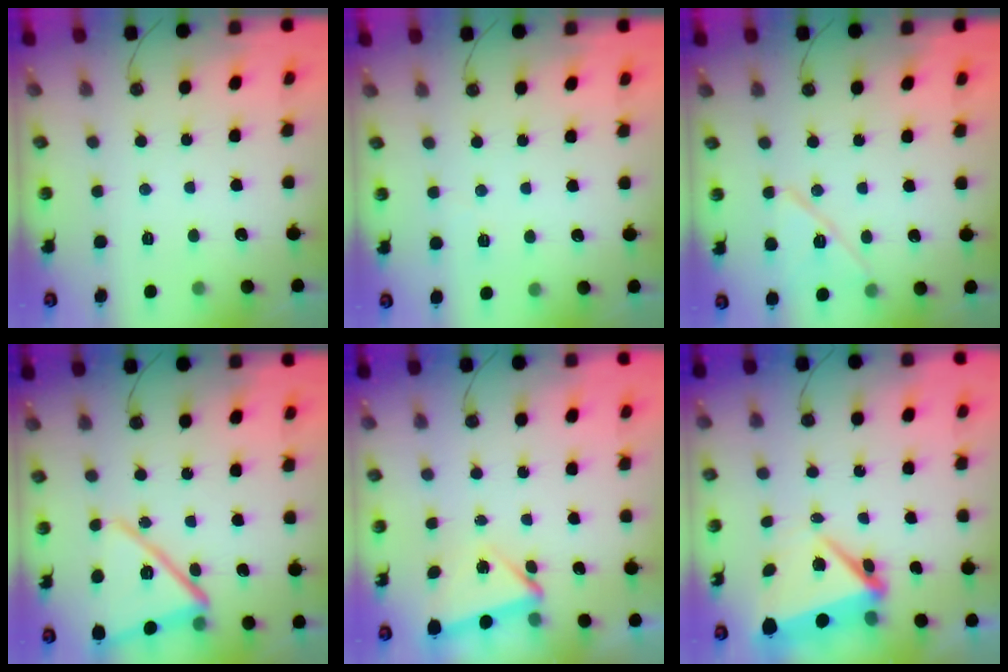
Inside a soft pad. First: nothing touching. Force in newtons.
{"total": 2.5, "press": 2.3, "slide": 0.9}
{"total": 12.0, "press": 11.9, "slide": 0.7}
{"total": 16.6, "press": 16.5, "slide": 1.1}
{"total": 4.3, "press": 4.1, "slide": 1.0}
{"total": 6.1, "press": 6.0, "slide": 1.0}